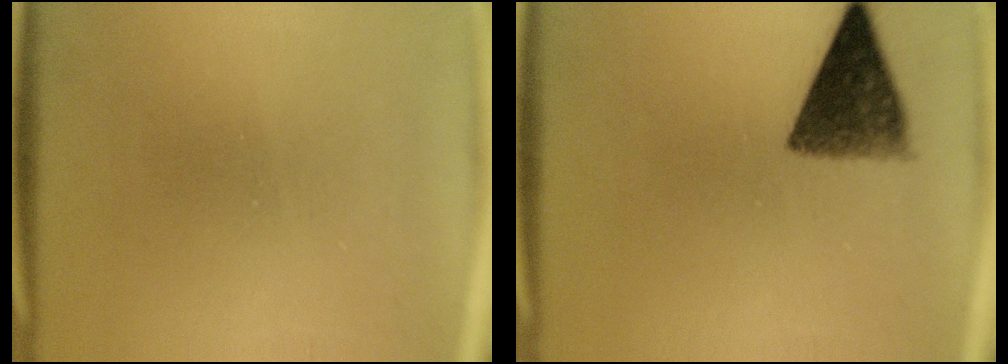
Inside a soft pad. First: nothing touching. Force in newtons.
{"total": 8.7}